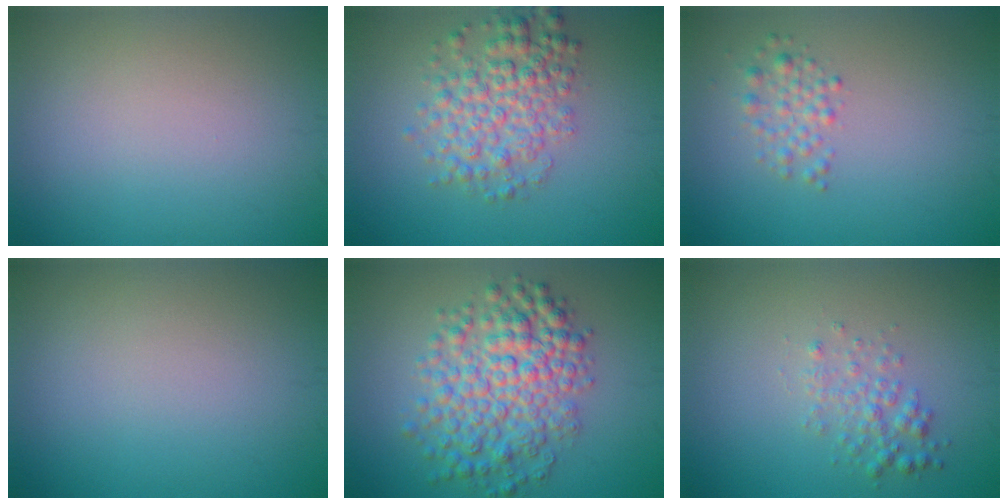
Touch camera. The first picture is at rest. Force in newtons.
{"total": 4.8, "press": 4.8, "slide": 0.1}
{"total": 1.7, "press": 1.7, "slide": 0.1}
{"total": 0.0}
{"total": 7.0, "press": 7.0, "slide": 0.2}
{"total": 2.0, "press": 2.0, "slide": 0.0}